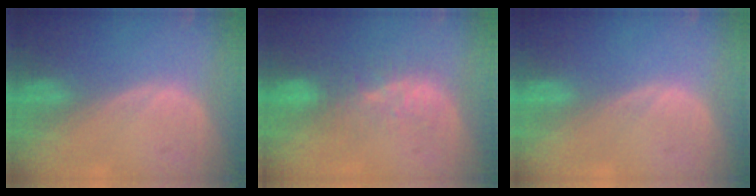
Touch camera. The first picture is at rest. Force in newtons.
{"total": 5.3, "press": 4.8, "slide": 2.2}
{"total": 0.0}